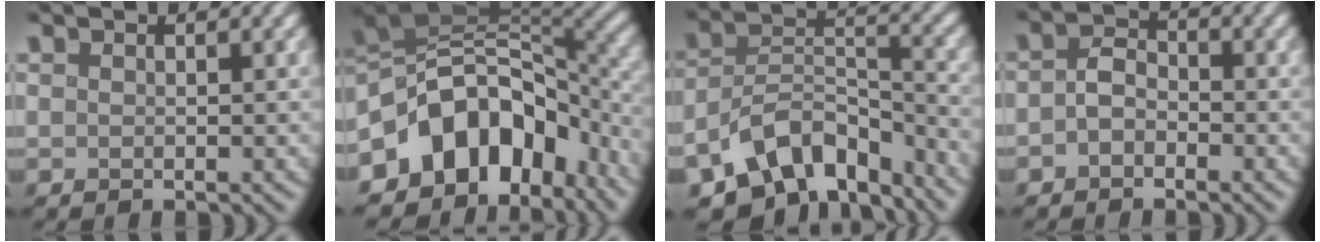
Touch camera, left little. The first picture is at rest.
{"total": 10.4, "force": [-5.7, 7.1, 5.0], "torque": [-0.073, 0.018, -0.120]}
{"total": 10.1, "force": [-7.2, 5.1, 4.8], "torque": [-0.069, -0.007, -0.133]}
{"total": 2.2, "force": [-1.2, 1.4, 1.2], "torque": [-0.023, 0.005, -0.030]}